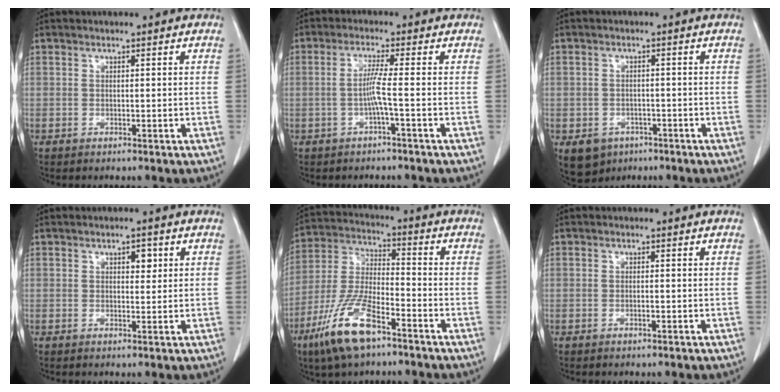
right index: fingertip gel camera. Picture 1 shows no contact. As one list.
[{"total": 3.3, "force": [-1.0, -0.8, 3.0], "torque": [-0.062, 0.002, -0.018]}, {"total": 5.3, "force": [-2.9, 4.3, 1.3], "torque": [-0.018, 0.005, -0.034]}, {"total": 2.2, "force": [0.9, 1.1, 1.7], "torque": [-0.023, -0.001, 0.012]}, {"total": 12.8, "force": [-7.8, 3.4, 9.6], "torque": [-0.209, -0.016, -0.146]}, {"total": 0.6, "force": [-0.3, 0.0, 0.6], "torque": [-0.014, 0.000, -0.003]}]